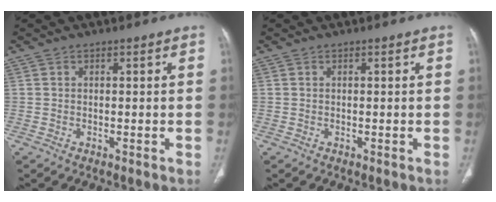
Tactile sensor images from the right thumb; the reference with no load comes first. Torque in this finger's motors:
{"motor_torque": [0.00, 0.00, 0.02, 0.02, 0.00]}